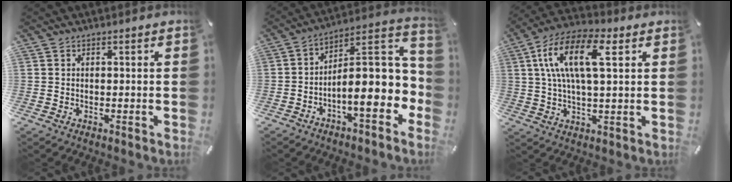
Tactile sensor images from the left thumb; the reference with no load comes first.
{"total": 15.5, "force": [-3.8, 6.7, 13.4], "torque": [-0.172, -0.010, -0.056]}
{"total": 13.5, "force": [4.1, 5.6, 11.6], "torque": [-0.250, 0.007, 0.069]}